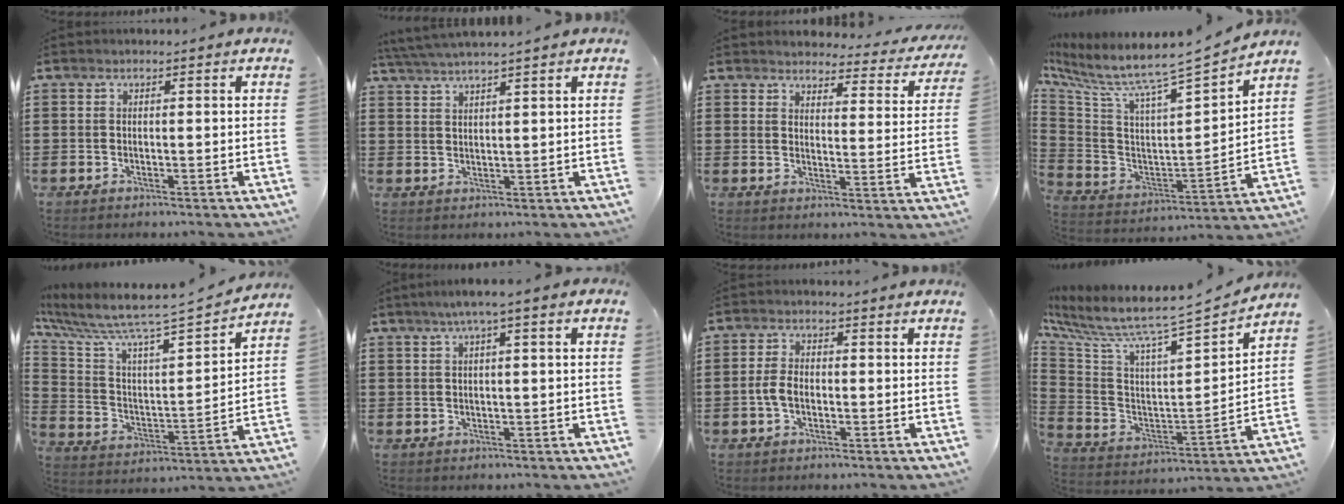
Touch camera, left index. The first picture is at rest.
{"total": 2.8, "force": [2.4, -0.5, 1.4], "torque": [-0.031, -0.002, 0.045]}
{"total": 3.4, "force": [3.3, 0.5, 0.7], "torque": [-0.025, -0.022, 0.053]}
{"total": 6.0, "force": [5.4, 0.2, 2.6], "torque": [-0.083, -0.066, 0.078]}
{"total": 6.1, "force": [5.5, -0.2, 2.6], "torque": [-0.083, -0.064, 0.082]}
{"total": 2.4, "force": [0.5, 0.0, 2.4], "torque": [-0.044, 0.000, 0.006]}
{"total": 3.5, "force": [-0.7, 1.9, 2.9], "torque": [-0.076, -0.004, -0.020]}
{"total": 5.7, "force": [5.2, 0.0, 2.3], "torque": [-0.076, -0.064, 0.075]}